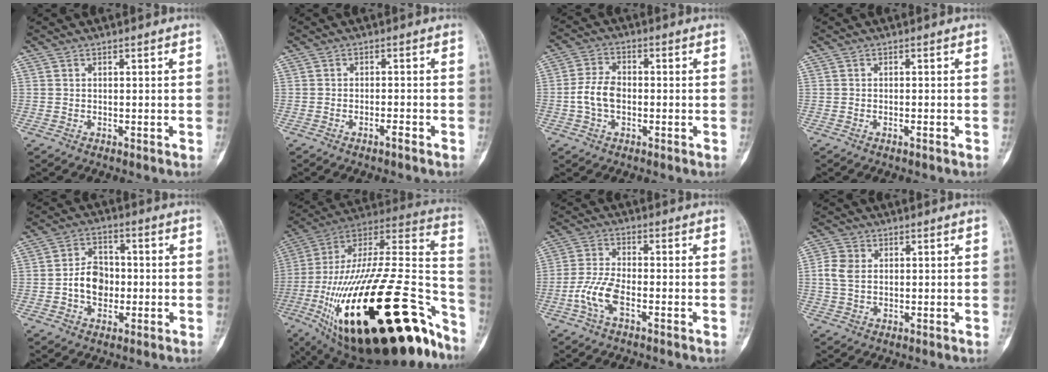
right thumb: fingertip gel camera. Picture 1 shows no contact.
{"total": 1.7, "force": [-1.2, 0.2, 1.2], "torque": [-0.022, 0.007, -0.022]}
{"total": 6.5, "force": [-1.1, 4.2, 4.8], "torque": [-0.087, 0.017, -0.025]}
{"total": 0.8, "force": [-0.5, 0.1, 0.6], "torque": [-0.012, 0.007, -0.008]}
{"total": 7.5, "force": [-1.1, 5.7, 4.8], "torque": [-0.058, 0.020, -0.026]}
{"total": 48.2, "force": [-22.2, 18.1, 38.8], "torque": [-0.614, 0.043, -0.352]}
{"total": 6.4, "force": [-2.7, 2.4, 5.3], "torque": [-0.124, 0.016, -0.056]}
{"total": 4.6, "force": [0.5, 3.4, 3.1], "torque": [-0.064, 0.005, 0.008]}